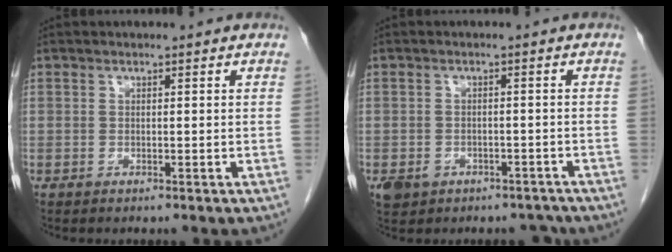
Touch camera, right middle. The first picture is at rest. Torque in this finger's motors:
{"motor_torque": [0.04, -0.03, 0.01, 0.01]}